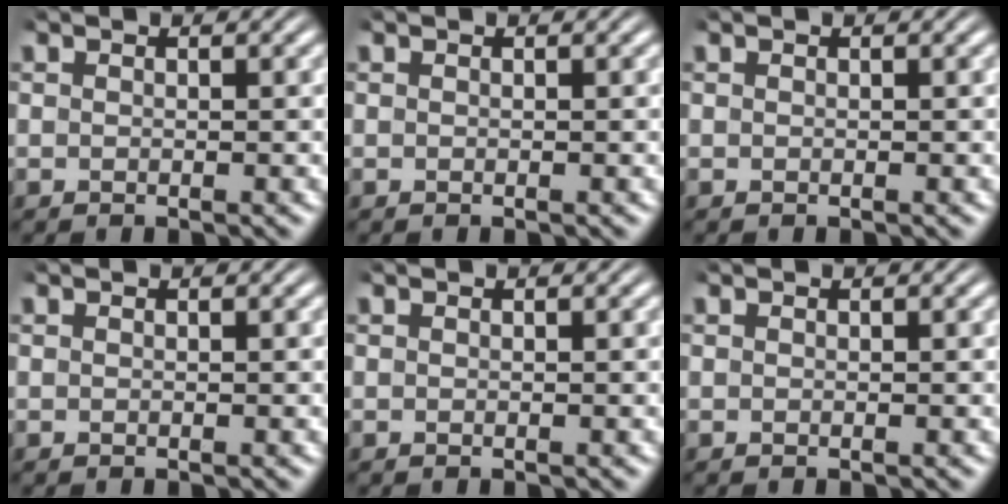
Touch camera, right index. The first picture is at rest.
{"total": 0.0}
{"total": 0.0}
{"total": 0.0}
{"total": 0.0}
{"total": 0.0}